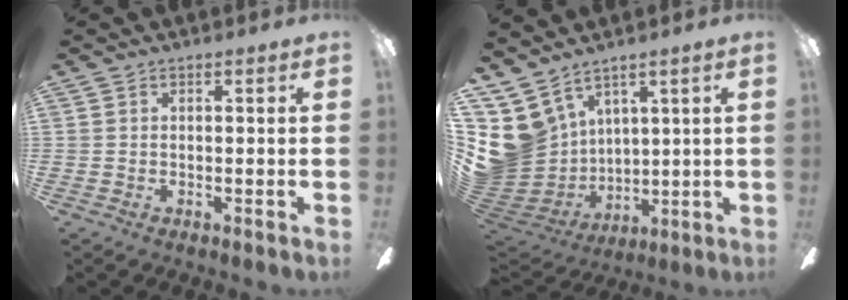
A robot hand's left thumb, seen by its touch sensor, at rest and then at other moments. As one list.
[{"total": 12.0, "force": [6.2, 9.5, 4.1], "torque": [-0.141, -0.053, 0.125]}]